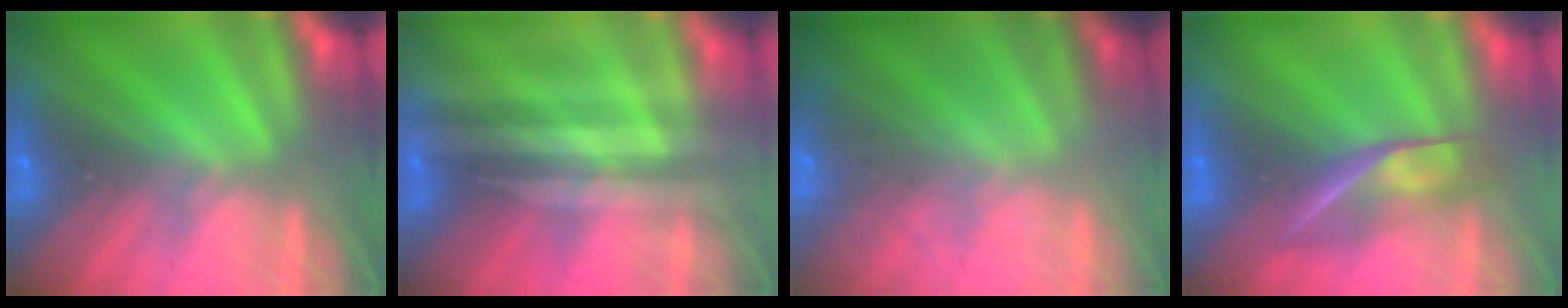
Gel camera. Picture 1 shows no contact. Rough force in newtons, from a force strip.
{"total": 2.0}
{"total": 7.3}
{"total": 2.4}